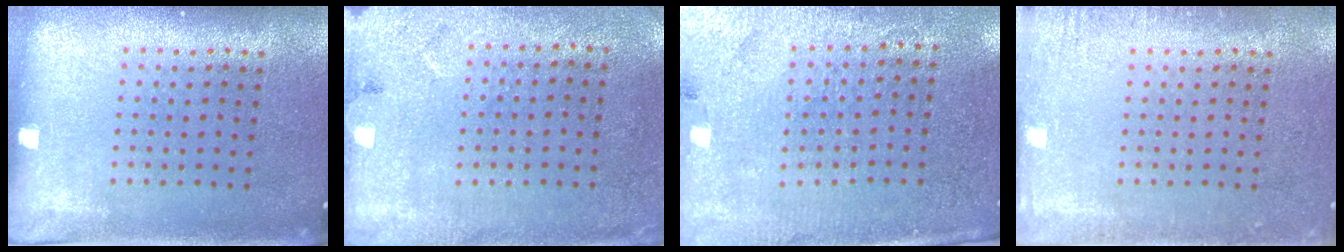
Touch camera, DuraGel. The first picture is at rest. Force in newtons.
{"total": 2.7, "press": 2.2, "slide": 1.6}
{"total": 3.1, "press": 2.8, "slide": 1.2}
{"total": 1.7, "press": 1.7, "slide": 0.2}